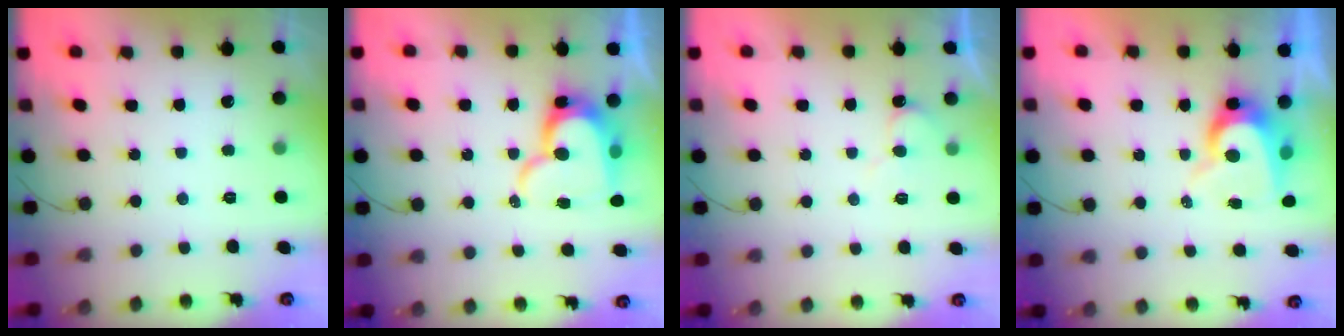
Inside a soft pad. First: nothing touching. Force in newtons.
{"total": 15.6, "press": 15.5, "slide": 1.8}
{"total": 5.4, "press": 5.4, "slide": 0.5}
{"total": 7.7, "press": 7.7, "slide": 0.7}